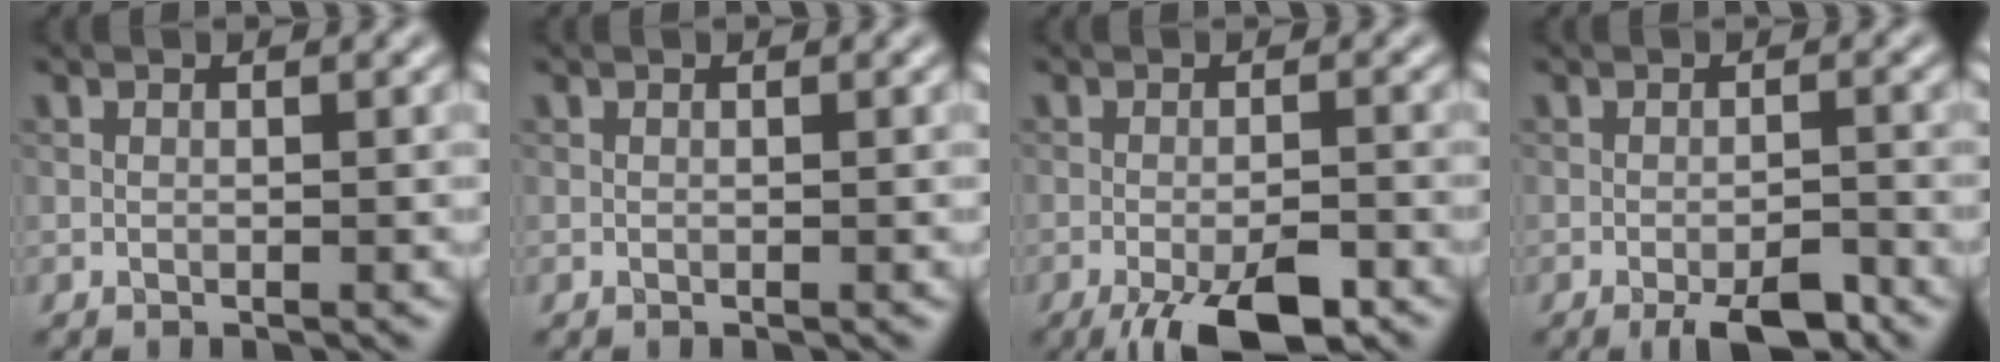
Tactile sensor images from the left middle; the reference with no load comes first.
{"total": 0.0}
{"total": 7.2, "force": [-4.5, 2.1, 5.3], "torque": [-0.083, -0.015, -0.073]}
{"total": 4.2, "force": [-2.7, 1.1, 3.0], "torque": [-0.047, -0.003, -0.042]}